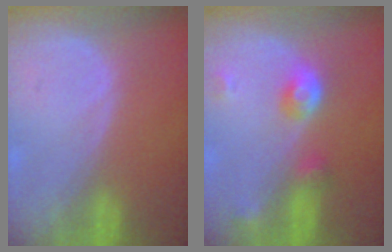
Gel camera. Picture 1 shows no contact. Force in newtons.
{"total": 4.8, "press": 4.4, "slide": 2.0}